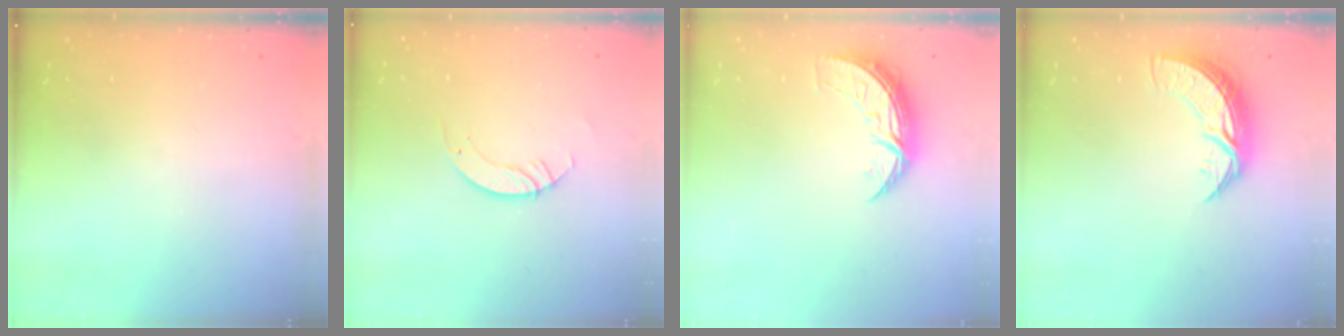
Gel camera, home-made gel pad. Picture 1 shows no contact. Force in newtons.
{"total": 3.5, "press": 3.5, "slide": 0.1}
{"total": 7.1, "press": 7.0, "slide": 0.4}
{"total": 8.5, "press": 8.4, "slide": 0.6}